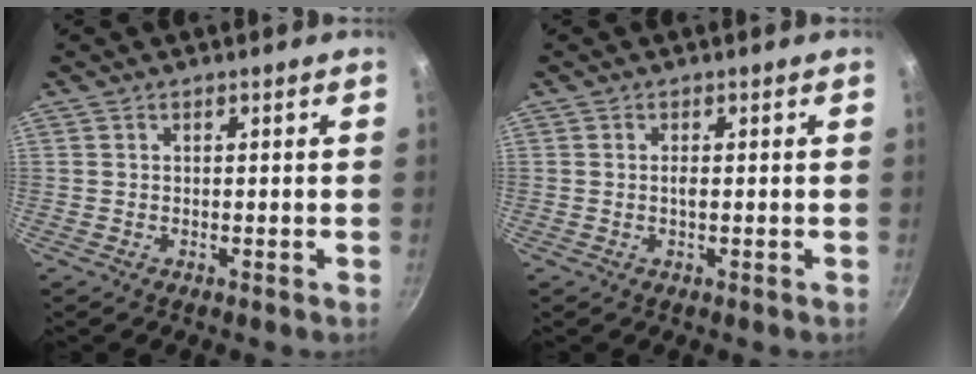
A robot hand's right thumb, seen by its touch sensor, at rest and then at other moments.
{"total": 1.0, "force": [0.0, 0.2, 1.0], "torque": [-0.020, 0.000, -0.001]}